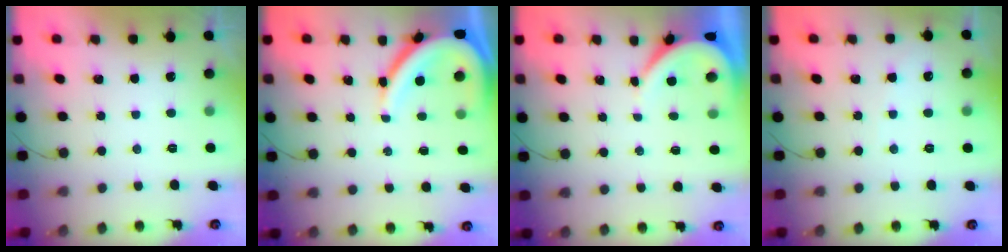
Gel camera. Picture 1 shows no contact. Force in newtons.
{"total": 10.9, "press": 10.8, "slide": 1.1}
{"total": 3.7, "press": 3.6, "slide": 0.4}
{"total": 3.0, "press": 3.0, "slide": 0.3}